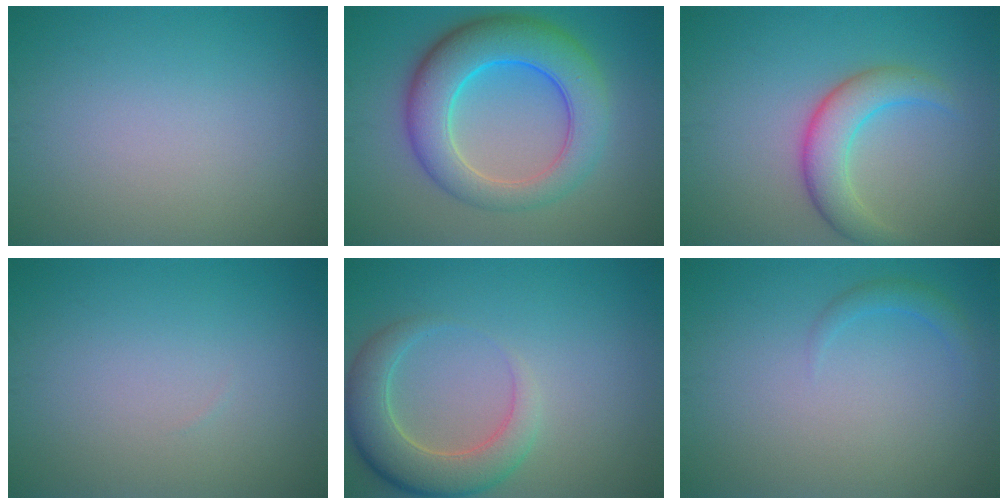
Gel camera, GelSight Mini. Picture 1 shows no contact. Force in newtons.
{"total": 8.8, "press": 8.8, "slide": 0.3}
{"total": 4.3, "press": 4.3, "slide": 0.1}
{"total": 0.0}
{"total": 5.3, "press": 5.3, "slide": 0.6}
{"total": 1.3, "press": 1.3, "slide": 0.0}